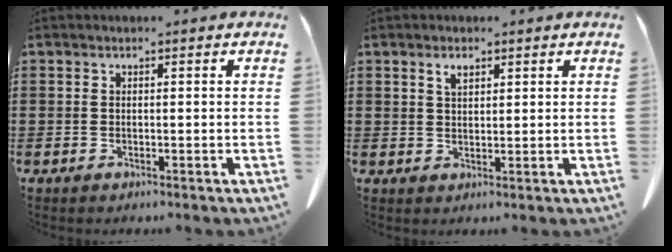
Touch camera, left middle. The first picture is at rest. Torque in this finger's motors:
{"motor_torque": [0.07, 0.04, 0.10, 0.03]}